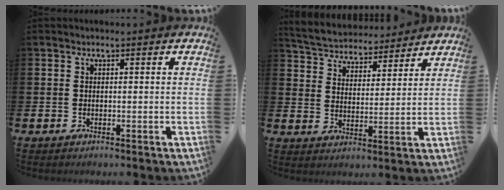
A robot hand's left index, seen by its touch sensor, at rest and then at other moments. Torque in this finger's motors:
{"motor_torque": [1.07, -1.07, 0.53, 0.05]}